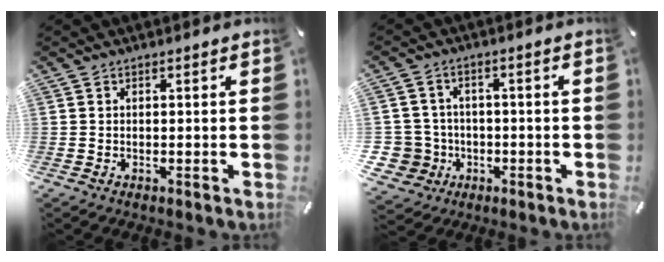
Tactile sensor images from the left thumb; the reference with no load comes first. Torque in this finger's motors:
{"motor_torque": [-0.17, 0.58, 0.39, 0.28, -0.08]}